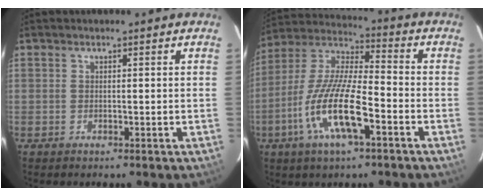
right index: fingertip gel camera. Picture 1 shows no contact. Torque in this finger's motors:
{"motor_torque": [1.39, -0.75, 0.87, 0.21]}